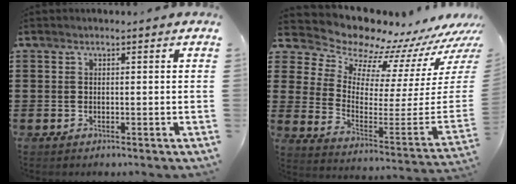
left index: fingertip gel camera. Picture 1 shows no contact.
{"total": 7.5, "force": [7.2, 2.0, -0.2], "torque": [-0.019, -0.103, 0.113]}